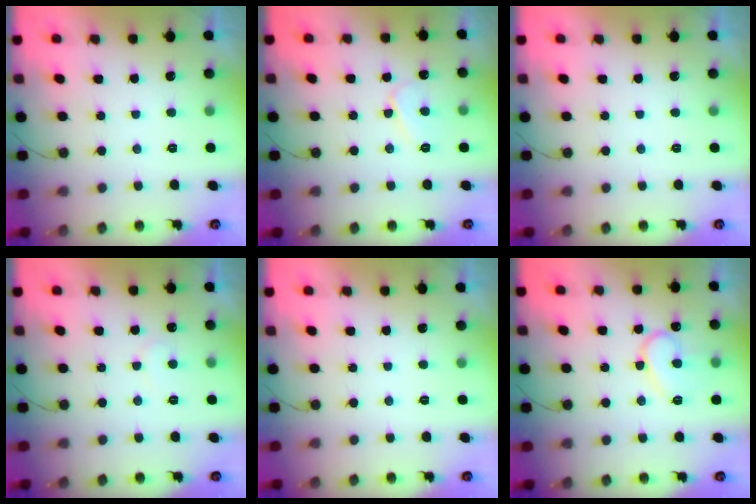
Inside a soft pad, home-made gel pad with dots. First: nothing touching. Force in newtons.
{"total": 5.8, "press": 5.8, "slide": 0.5}
{"total": 0.0}
{"total": 5.4, "press": 5.4, "slide": 0.3}
{"total": 0.0}
{"total": 11.2, "press": 11.1, "slide": 0.9}